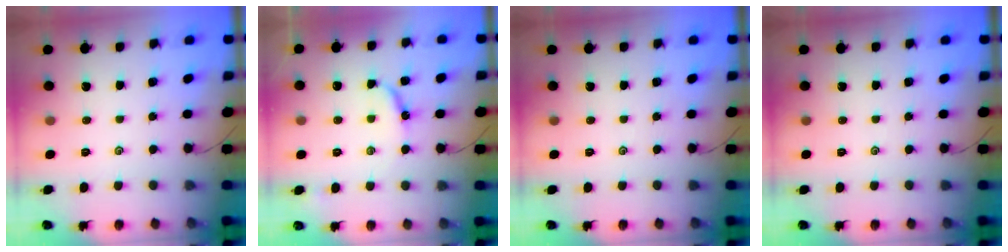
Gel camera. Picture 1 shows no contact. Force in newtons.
{"total": 7.1, "press": 7.1, "slide": 0.7}
{"total": 0.0}
{"total": 0.0}